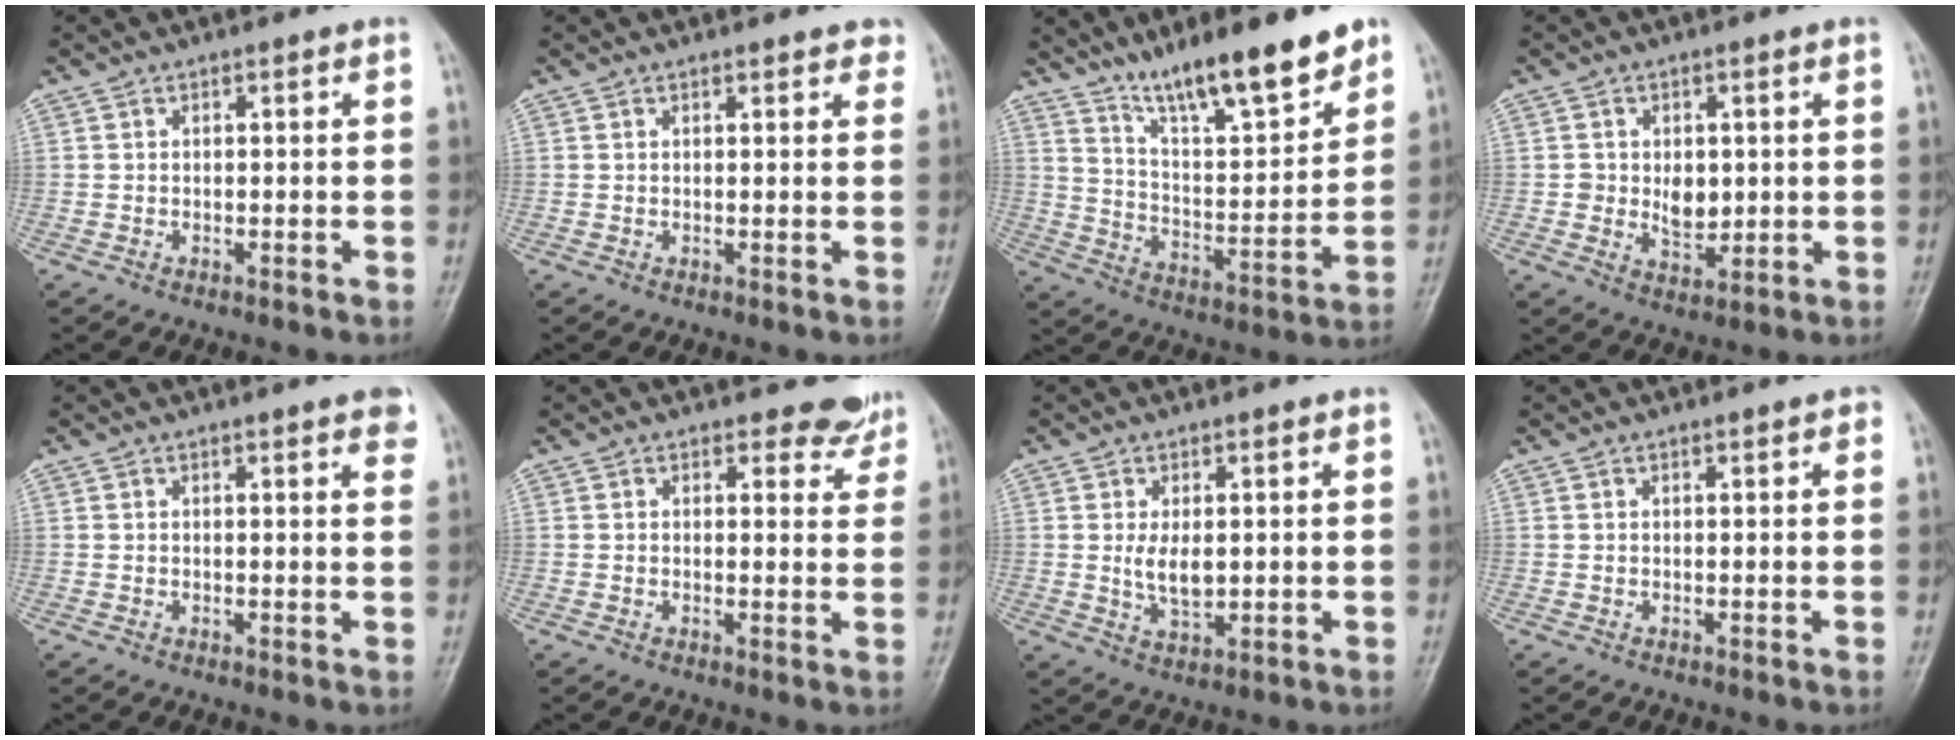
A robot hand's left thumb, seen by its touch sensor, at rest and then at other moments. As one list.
[{"total": 2.4, "force": [1.9, 1.0, 1.2], "torque": [0.005, 0.000, 0.017]}, {"total": 16.9, "force": [12.6, 3.5, 10.8], "torque": [-0.148, -0.077, 0.219]}, {"total": 5.4, "force": [0.4, 4.0, 3.7], "torque": [-0.034, -0.007, 0.014]}, {"total": 3.6, "force": [2.3, 0.7, 2.7], "torque": [-0.022, -0.002, 0.023]}, {"total": 4.3, "force": [3.9, 1.9, 0.0], "torque": [0.028, -0.029, 0.030]}, {"total": 4.7, "force": [0.7, 2.4, 3.9], "torque": [-0.065, -0.012, 0.018]}, {"total": 1.0, "force": [0.6, 0.3, 0.8], "torque": [-0.009, 0.001, 0.006]}]